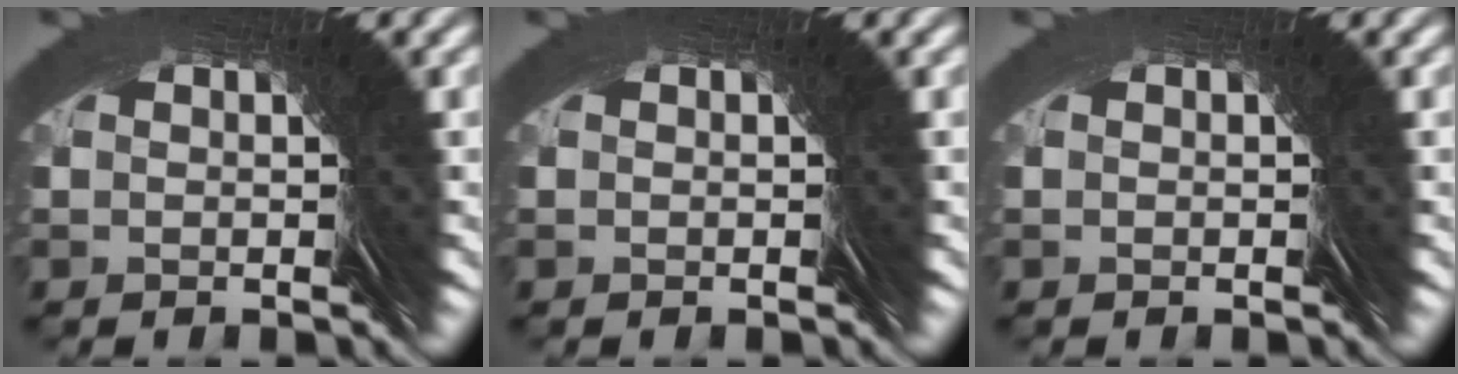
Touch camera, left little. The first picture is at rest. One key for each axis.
{"total": 0.0}
{"total": 0.0}